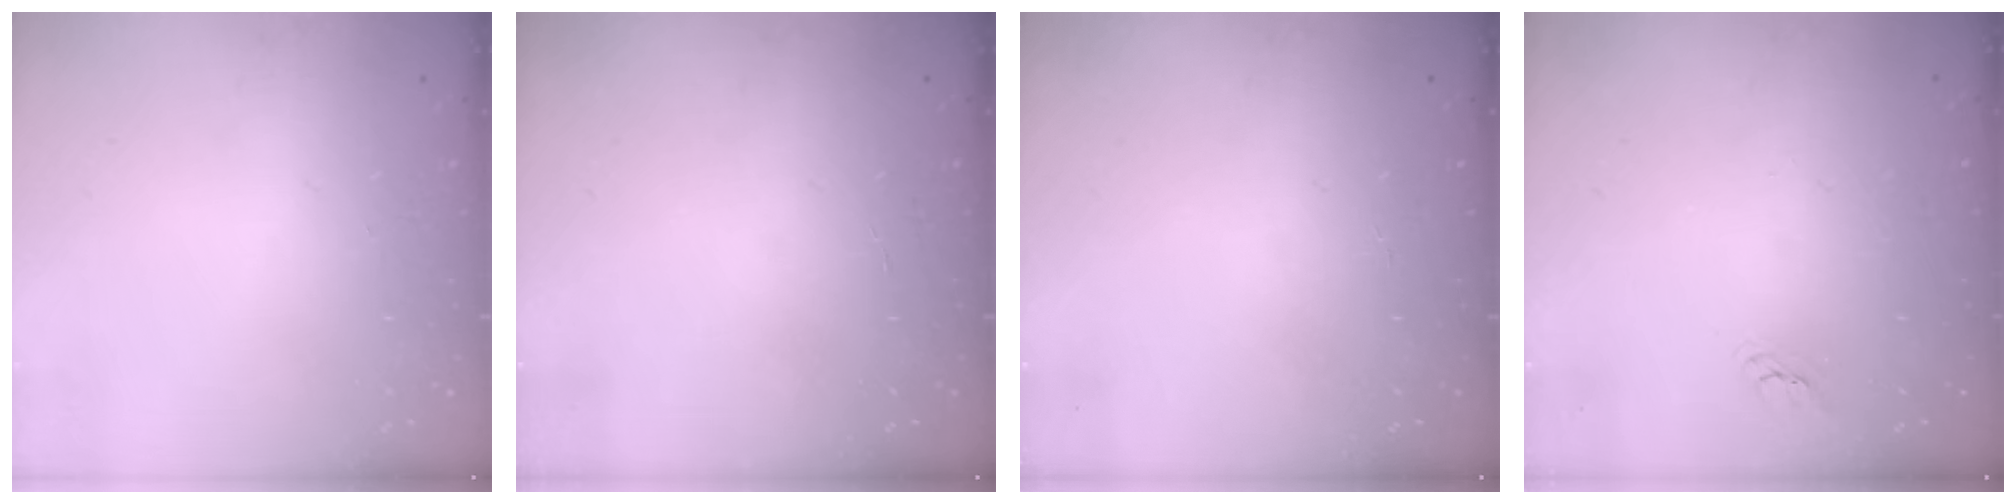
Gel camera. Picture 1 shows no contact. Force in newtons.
{"total": 1.3, "press": 1.3, "slide": 0.1}
{"total": 2.5, "press": 2.5, "slide": 0.3}
{"total": 2.2, "press": 2.2, "slide": 0.2}